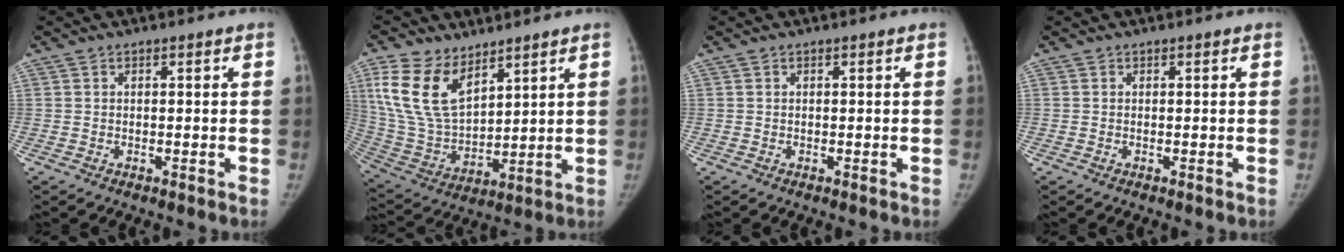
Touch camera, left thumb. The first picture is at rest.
{"total": 15.6, "force": [8.4, 8.5, 10.0], "torque": [-0.181, -0.034, 0.181]}
{"total": 0.0}
{"total": 0.0}